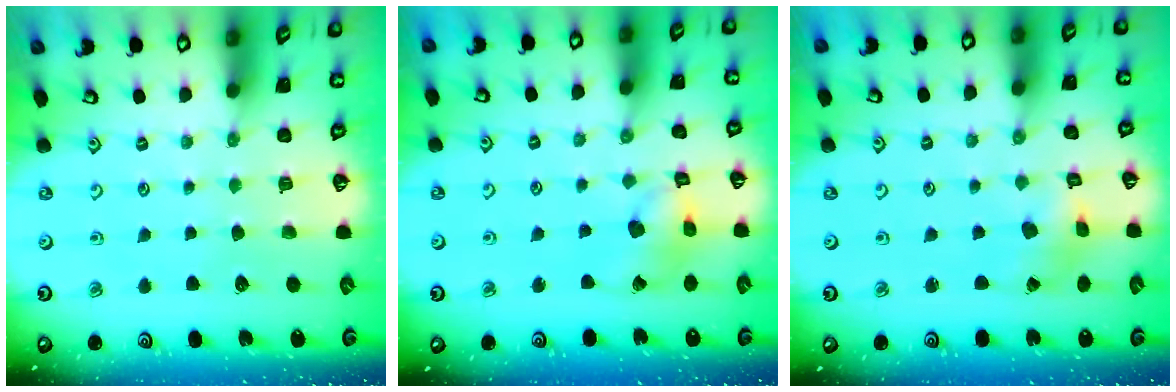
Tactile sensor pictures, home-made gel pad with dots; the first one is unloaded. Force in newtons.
{"total": 9.4, "press": 9.3, "slide": 1.1}
{"total": 3.8, "press": 3.7, "slide": 0.8}